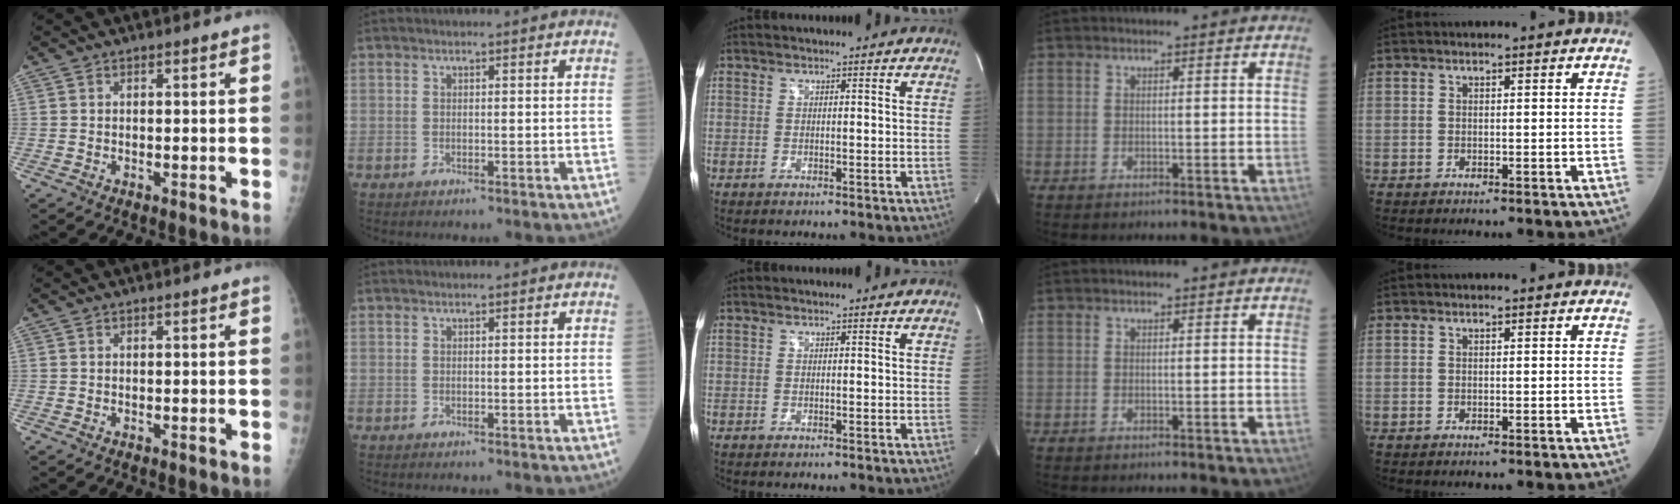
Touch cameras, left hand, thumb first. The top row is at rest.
{}